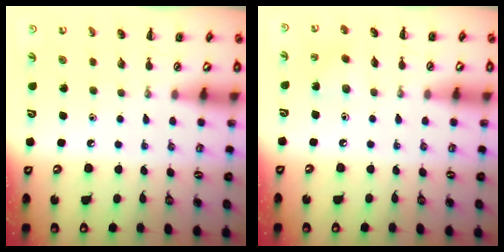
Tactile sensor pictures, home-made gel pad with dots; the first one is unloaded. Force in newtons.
{"total": 3.4, "press": 3.2, "slide": 1.2}